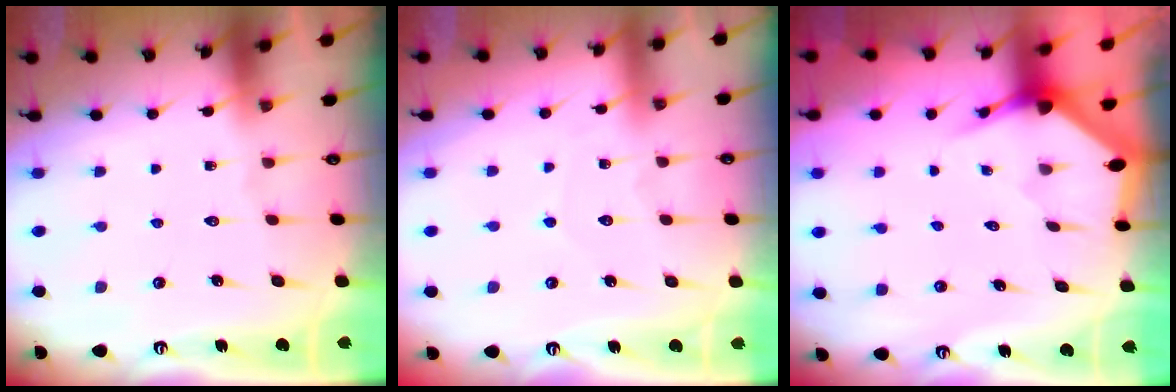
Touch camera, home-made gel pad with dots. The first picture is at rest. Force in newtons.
{"total": 5.3, "press": 5.3, "slide": 0.4}
{"total": 2.9, "press": 2.9, "slide": 0.2}